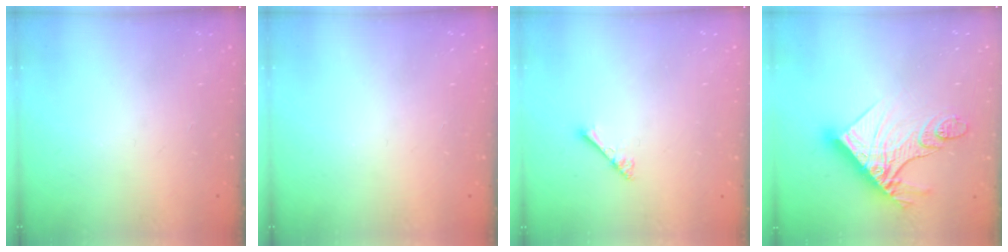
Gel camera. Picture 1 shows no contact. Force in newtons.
{"total": 0.0}
{"total": 3.3, "press": 3.2, "slide": 0.4}
{"total": 19.0, "press": 18.9, "slide": 2.3}